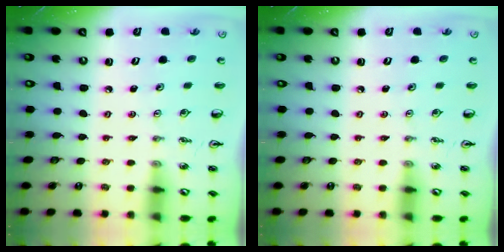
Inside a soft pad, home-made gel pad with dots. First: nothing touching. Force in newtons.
{"total": 0.0}